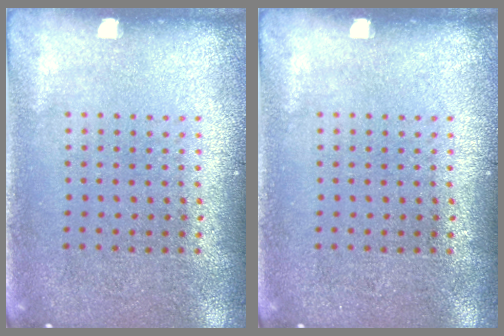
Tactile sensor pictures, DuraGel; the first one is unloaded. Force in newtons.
{"total": 0.0}